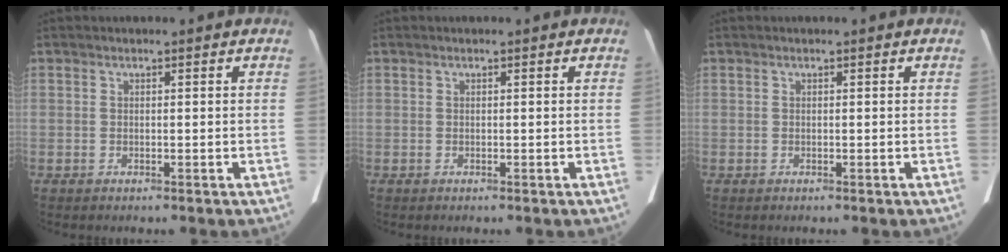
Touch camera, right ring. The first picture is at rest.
{"total": 0.0}
{"total": 0.0}